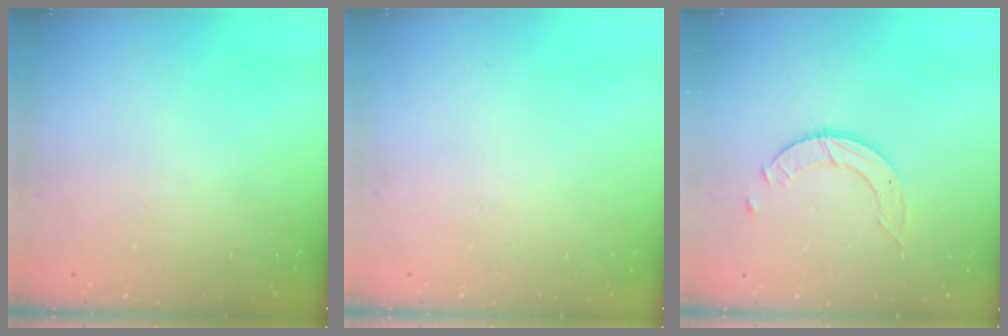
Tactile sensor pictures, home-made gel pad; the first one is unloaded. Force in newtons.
{"total": 0.0}
{"total": 4.0, "press": 4.0, "slide": 0.2}